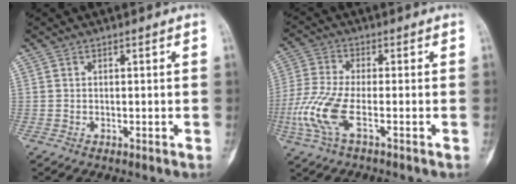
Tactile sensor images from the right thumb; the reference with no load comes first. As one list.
[{"total": 9.1, "force": [-3.2, 2.7, 8.1], "torque": [-0.212, 0.003, -0.070]}]